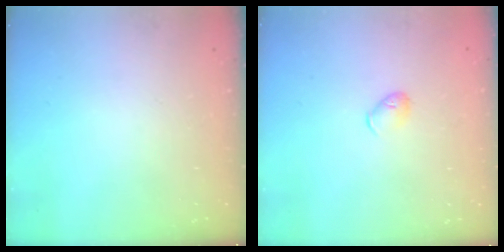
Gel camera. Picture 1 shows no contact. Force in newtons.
{"total": 4.7, "press": 4.6, "slide": 0.8}